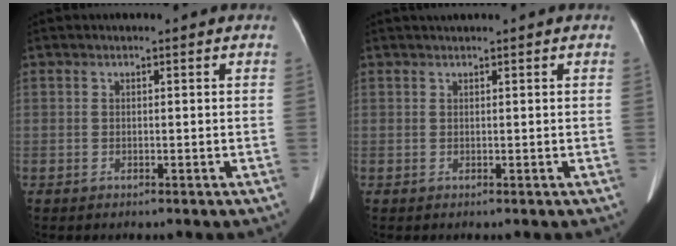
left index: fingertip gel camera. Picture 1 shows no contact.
{"total": 0.6, "force": [0.5, -0.2, 0.3], "torque": [-0.008, 0.009, 0.017]}